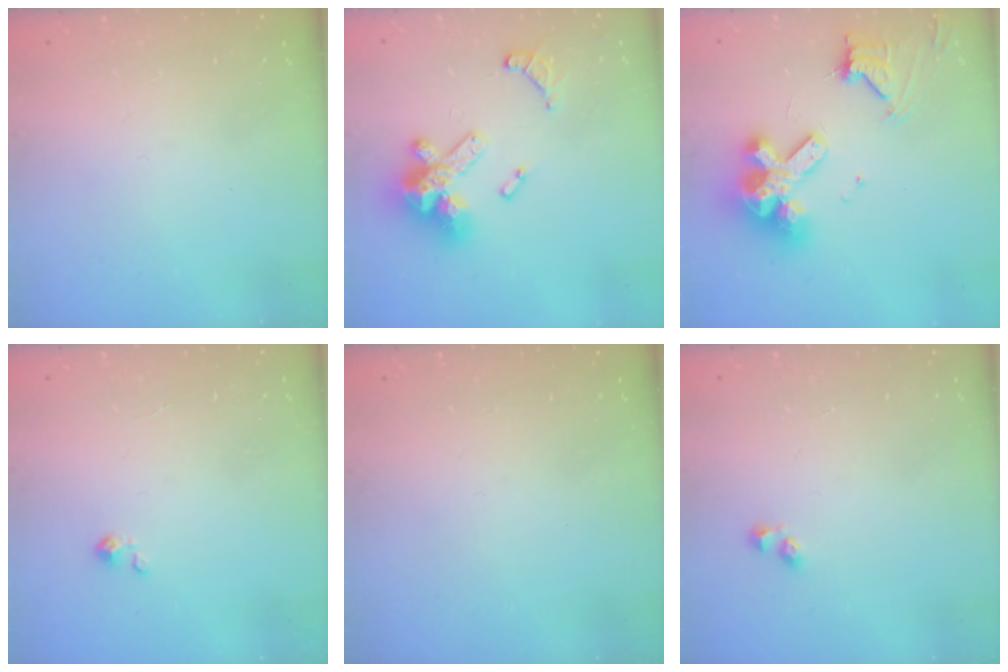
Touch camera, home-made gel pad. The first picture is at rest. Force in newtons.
{"total": 14.2, "press": 14.2, "slide": 1.0}
{"total": 15.7, "press": 15.6, "slide": 1.7}
{"total": 2.3, "press": 2.2, "slide": 0.3}
{"total": 0.0}
{"total": 2.6, "press": 2.3, "slide": 1.2}